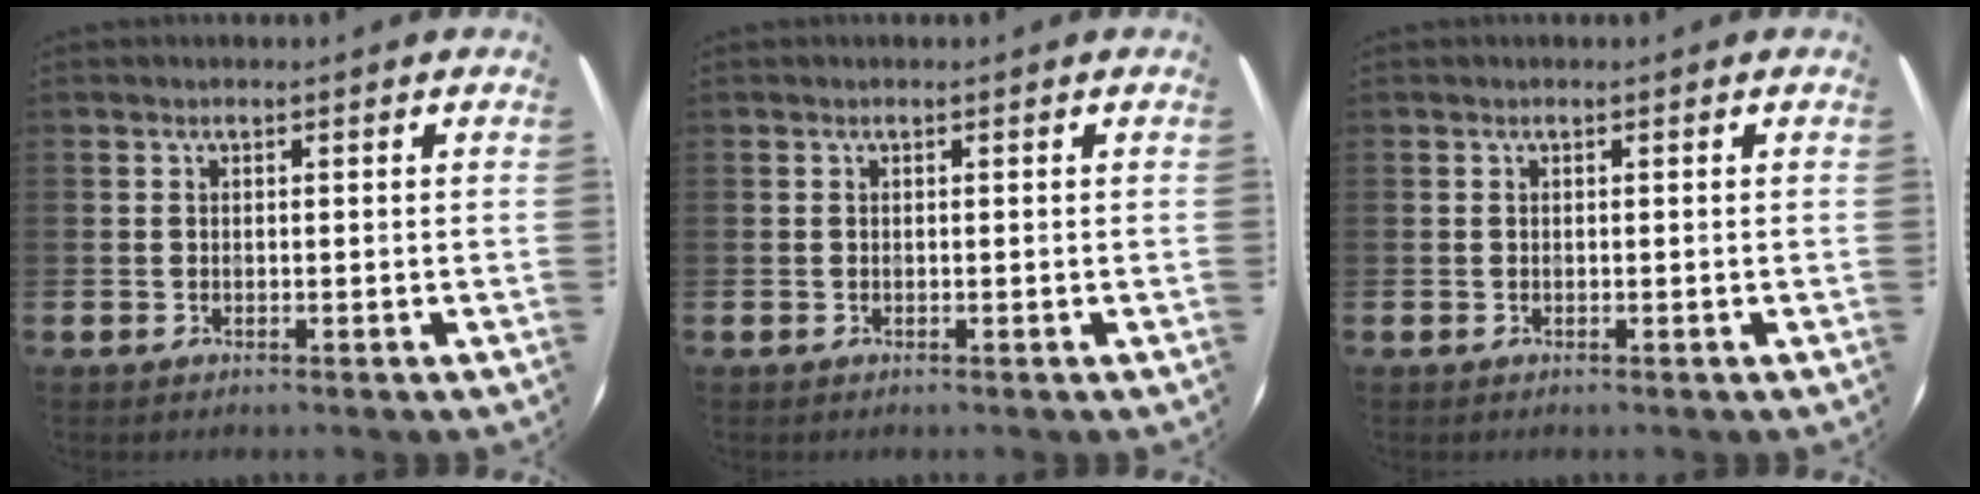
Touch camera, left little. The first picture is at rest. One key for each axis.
{"total": 0.0}
{"total": 0.0}